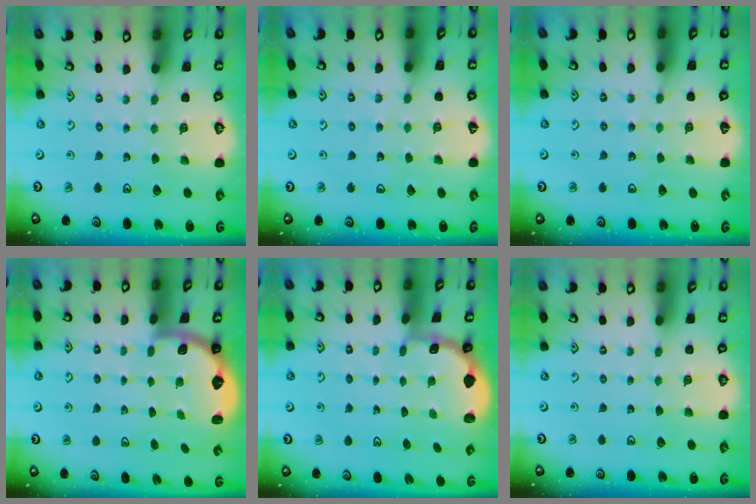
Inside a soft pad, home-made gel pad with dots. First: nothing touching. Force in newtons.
{"total": 5.4, "press": 5.3, "slide": 0.5}
{"total": 2.8, "press": 2.8, "slide": 0.3}
{"total": 2.1, "press": 1.9, "slide": 0.8}
{"total": 1.9, "press": 1.8, "slide": 0.7}
{"total": 0.0}